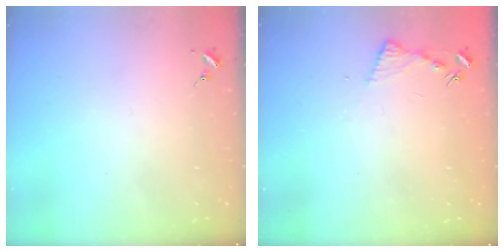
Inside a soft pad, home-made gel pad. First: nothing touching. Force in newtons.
{"total": 6.8, "press": 6.7, "slide": 0.7}